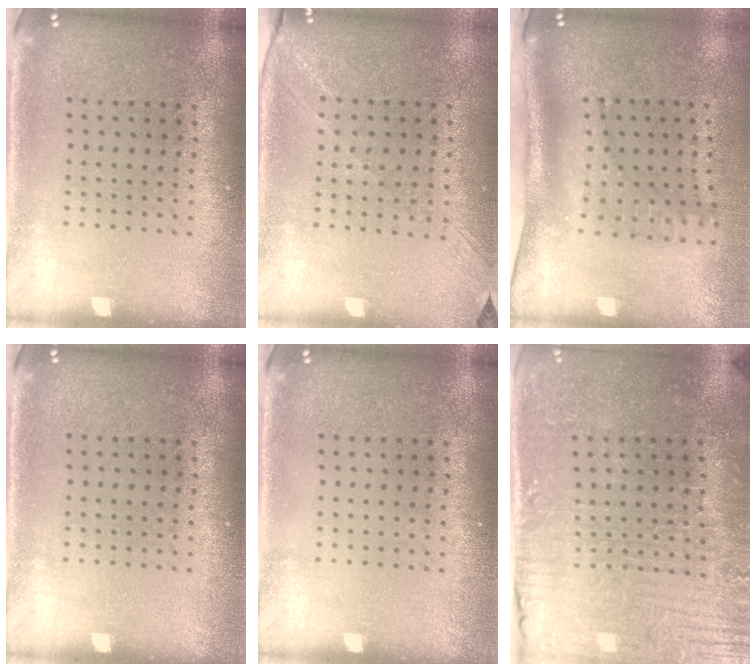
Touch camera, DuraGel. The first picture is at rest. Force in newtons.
{"total": 1.3, "press": 1.2, "slide": 0.4}
{"total": 1.8, "press": 1.4, "slide": 1.1}
{"total": 0.0}
{"total": 0.0}
{"total": 3.9, "press": 3.8, "slide": 0.5}